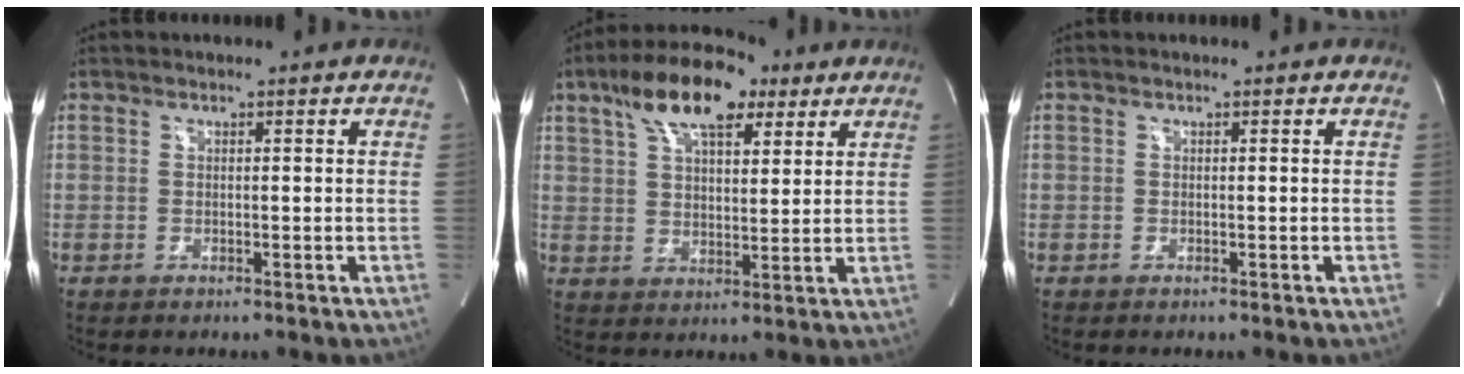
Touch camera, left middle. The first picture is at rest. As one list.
[{"total": 13.3, "force": [7.8, 5.2, 9.4], "torque": [-0.170, 0.033, 0.136]}, {"total": 0.0}]